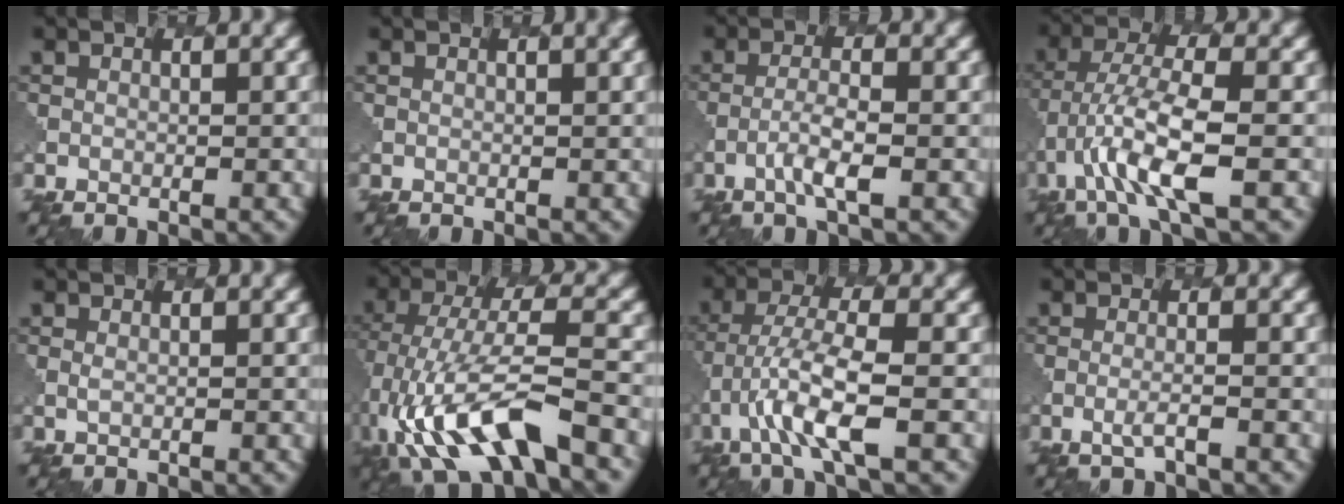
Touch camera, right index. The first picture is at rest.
{"total": 1.4, "force": [0.5, 0.5, 1.1], "torque": [-0.008, -0.002, 0.007]}
{"total": 2.4, "force": [-1.0, 0.3, 2.1], "torque": [-0.044, 0.006, -0.025]}
{"total": 6.7, "force": [-2.4, 1.7, 6.1], "torque": [-0.121, 0.005, -0.052]}
{"total": 0.5, "force": [0.3, 0.2, 0.4], "torque": [-0.005, -0.003, 0.005]}
{"total": 10.7, "force": [-4.5, 3.3, 9.1], "torque": [-0.180, 0.006, -0.081]}
{"total": 6.0, "force": [-2.3, 1.4, 5.4], "torque": [-0.107, 0.004, -0.050]}
{"total": 1.4, "force": [-0.5, 0.3, 1.2], "torque": [-0.022, 0.001, -0.014]}